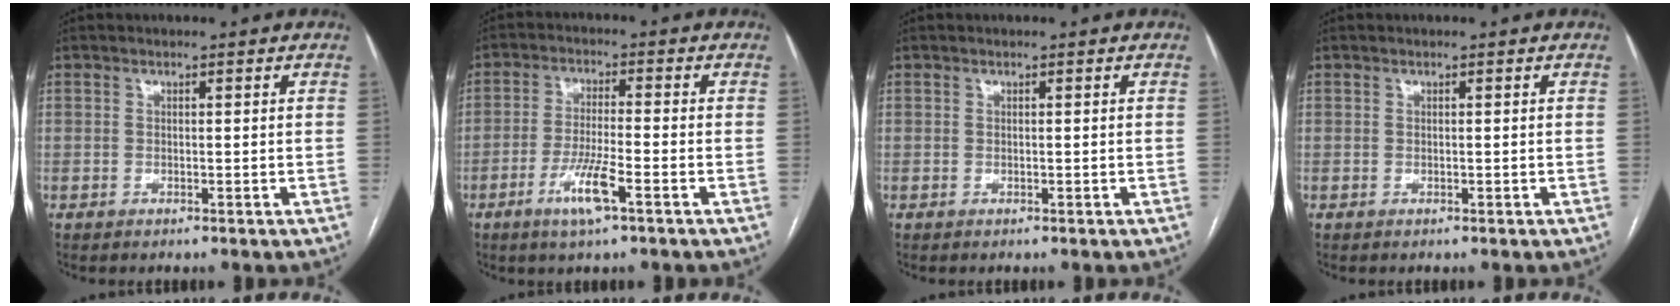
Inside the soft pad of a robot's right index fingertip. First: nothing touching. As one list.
[{"total": 6.5, "force": [-3.3, 0.3, 5.7], "torque": [-0.109, -0.010, -0.061]}, {"total": 0.0}, {"total": 0.0}]